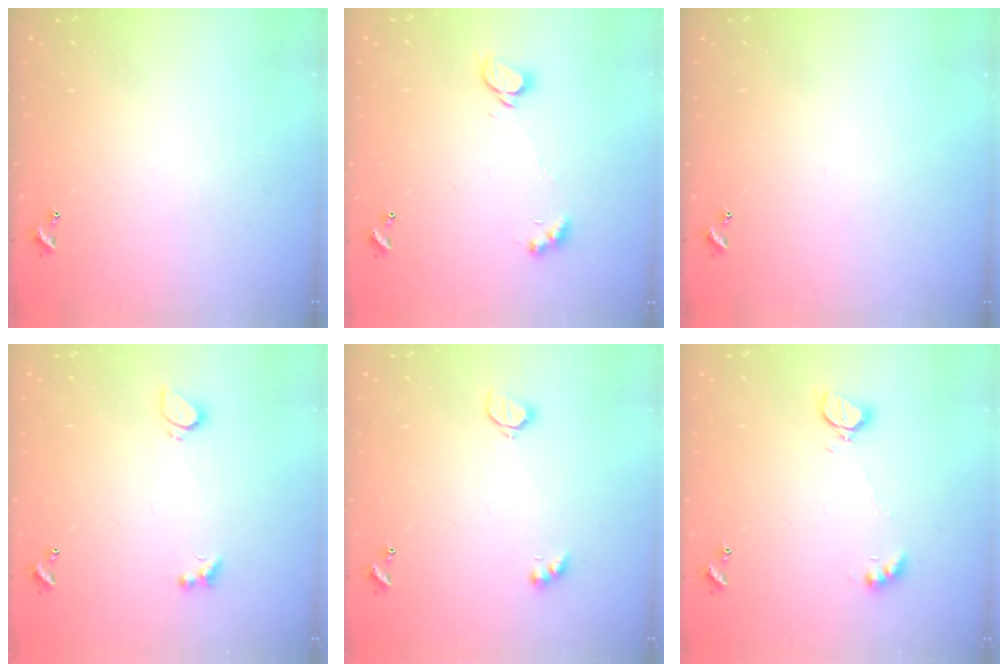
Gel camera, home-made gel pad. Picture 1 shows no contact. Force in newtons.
{"total": 2.1, "press": 2.1, "slide": 0.3}
{"total": 0.0}
{"total": 2.2, "press": 2.1, "slide": 0.6}
{"total": 2.6, "press": 2.5, "slide": 0.5}
{"total": 2.3, "press": 2.3, "slide": 0.5}